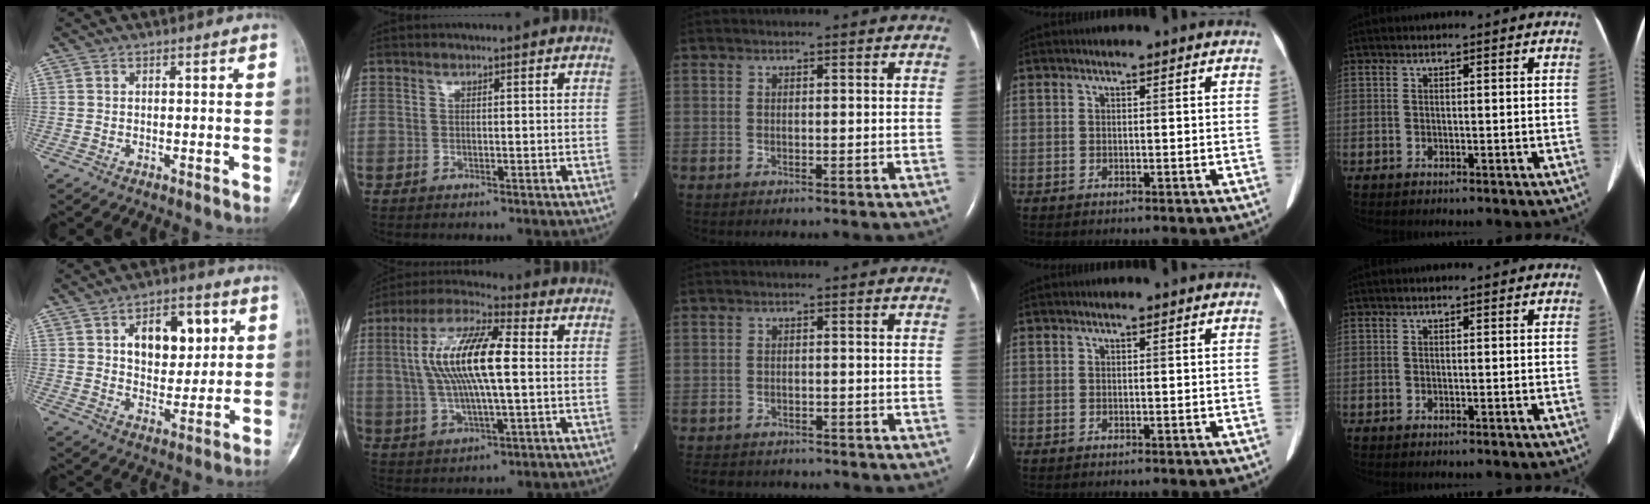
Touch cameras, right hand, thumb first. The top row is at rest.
{"thumb": {"total": 12.9, "force": [3.7, 8.0, 9.4], "torque": [-0.090, -0.008, 0.059]}, "index": {"total": 14.0, "force": [1.4, 3.0, 13.6], "torque": [-0.276, 0.019, 0.023]}, "middle": {"total": 7.1, "force": [-6.4, 2.6, 2.0], "torque": [-0.033, -0.001, -0.083]}}